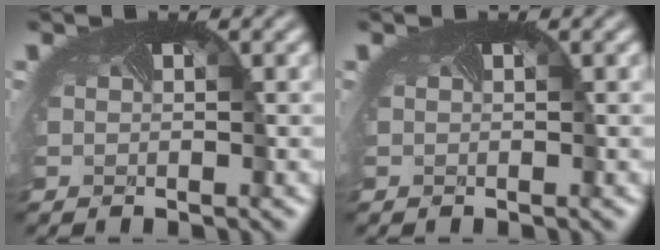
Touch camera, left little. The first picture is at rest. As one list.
[{"total": 0.0}]